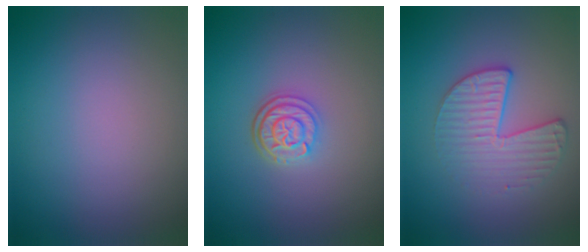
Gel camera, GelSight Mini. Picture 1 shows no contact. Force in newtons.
{"total": 3.1, "press": 2.5, "slide": 1.8}
{"total": 3.3, "press": 2.9, "slide": 1.6}